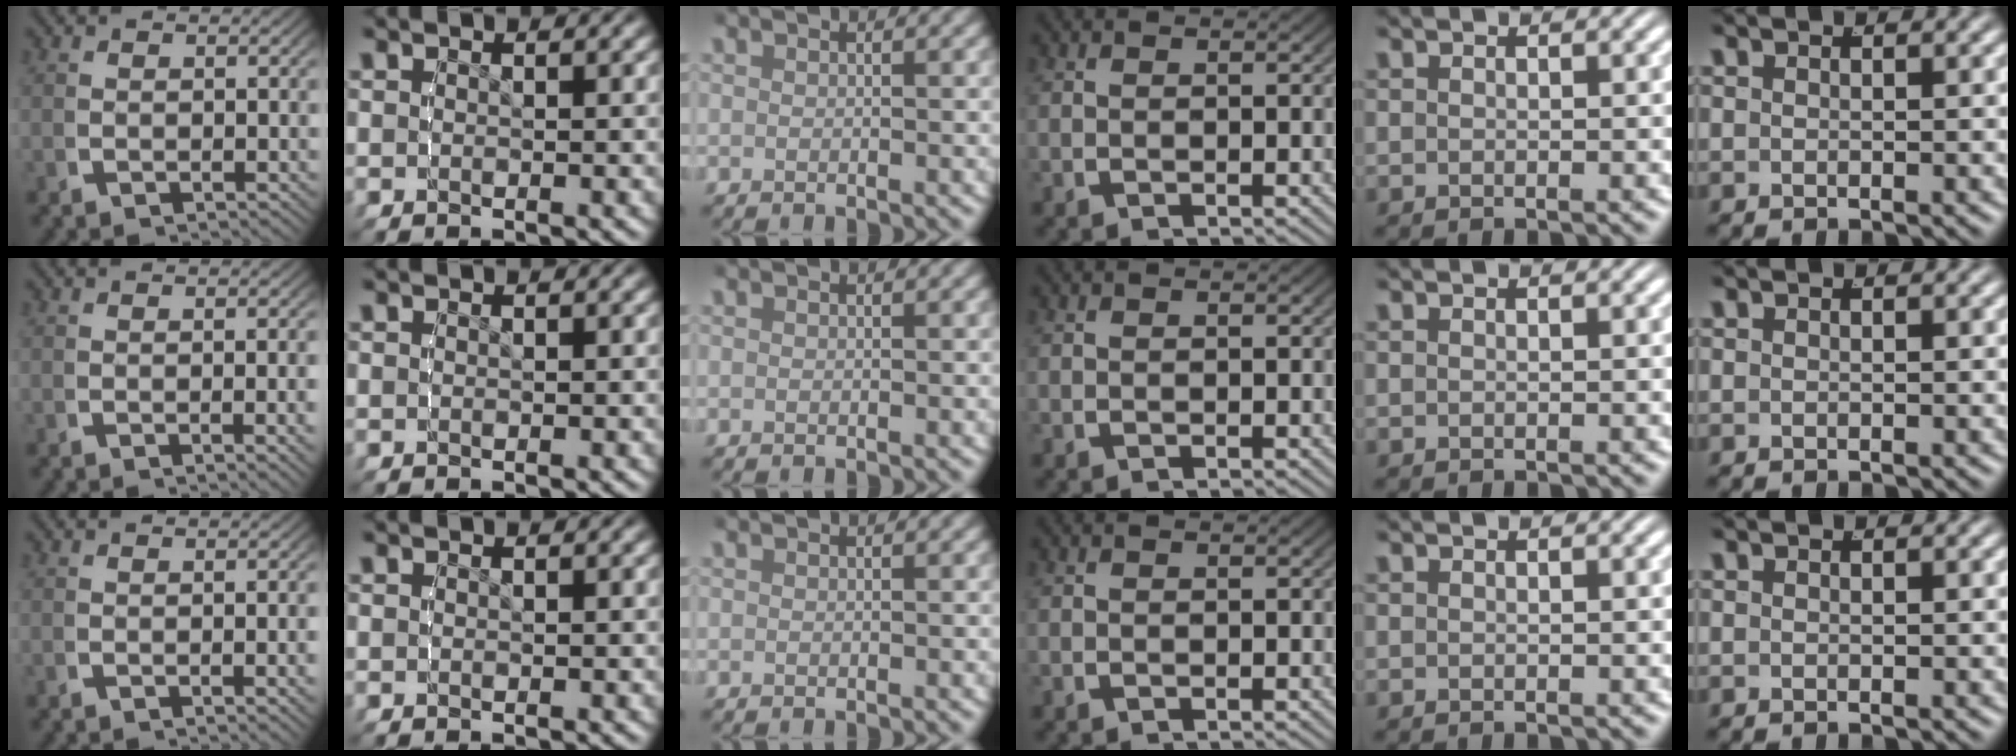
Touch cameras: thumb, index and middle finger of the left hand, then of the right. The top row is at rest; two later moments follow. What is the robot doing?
{"motion": "lift_and_place", "object": "bottle"}